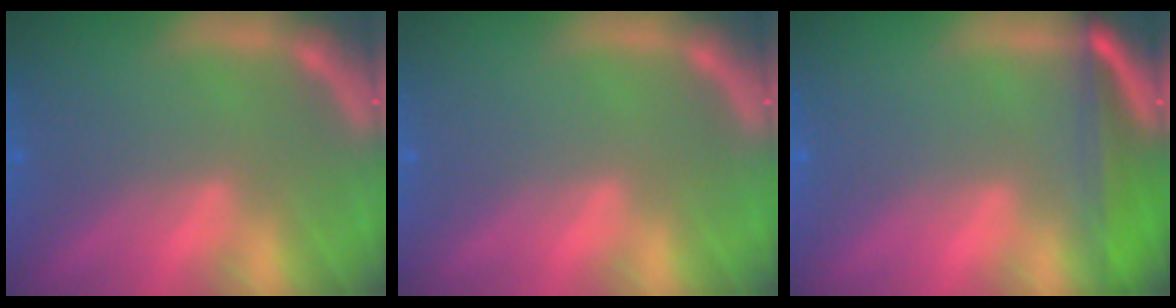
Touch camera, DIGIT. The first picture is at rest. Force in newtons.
{"total": 0.0}
{"total": 5.5}